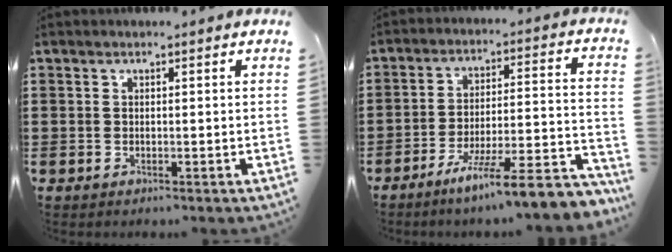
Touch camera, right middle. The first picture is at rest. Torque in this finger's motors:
{"motor_torque": [1.24, -0.90, 0.66, 0.16]}